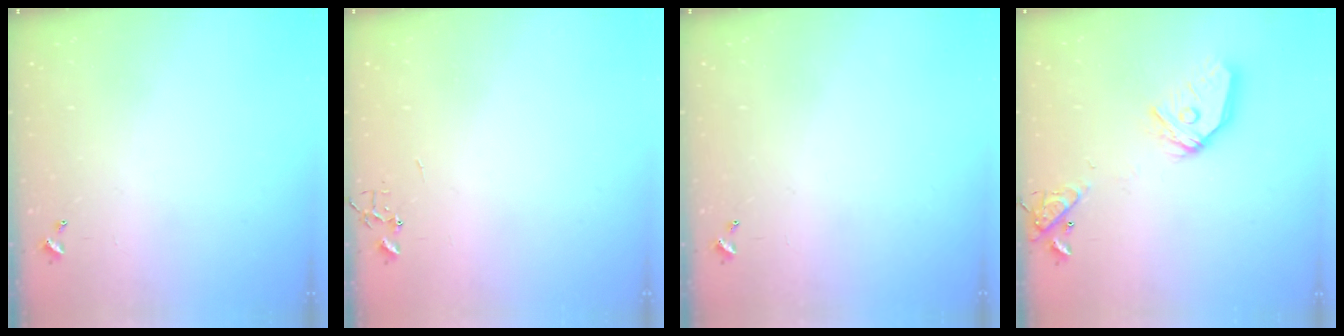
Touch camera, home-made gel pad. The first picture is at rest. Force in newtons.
{"total": 0.0}
{"total": 0.0}
{"total": 17.1, "press": 16.9, "slide": 2.1}